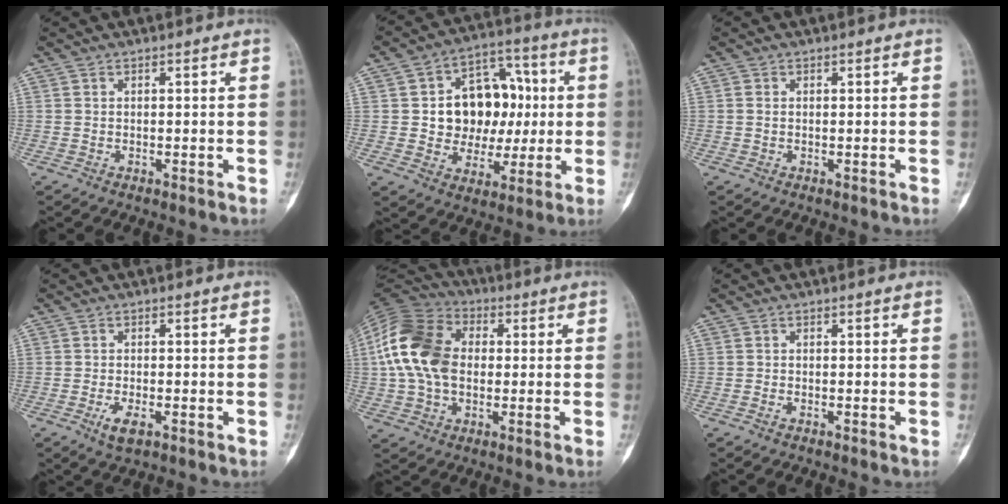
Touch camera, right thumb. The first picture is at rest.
{"total": 15.7, "force": [1.3, 12.0, 10.1], "torque": [-0.092, 0.024, 0.026]}
{"total": 0.6, "force": [0.1, 0.4, 0.4], "torque": [-0.010, 0.000, 0.001]}
{"total": 3.5, "force": [-1.5, 1.5, 2.8], "torque": [-0.052, -0.004, -0.024]}
{"total": 16.5, "force": [1.1, 11.6, 11.6], "torque": [-0.215, 0.021, 0.010]}
{"total": 0.6, "force": [-0.4, 0.3, 0.4], "torque": [-0.004, 0.000, -0.009]}